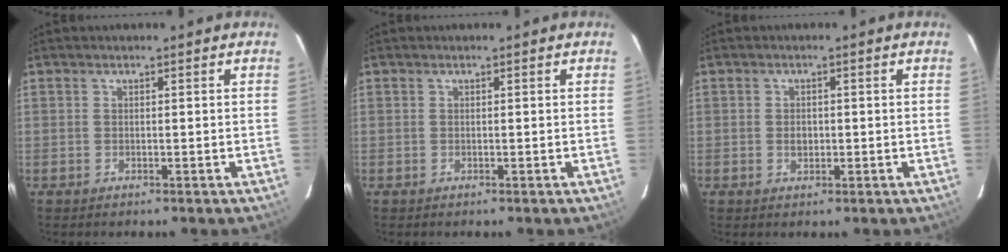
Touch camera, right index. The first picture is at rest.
{"total": 0.0}
{"total": 1.9, "force": [-0.3, 1.4, 1.2], "torque": [-0.020, 0.003, -0.005]}